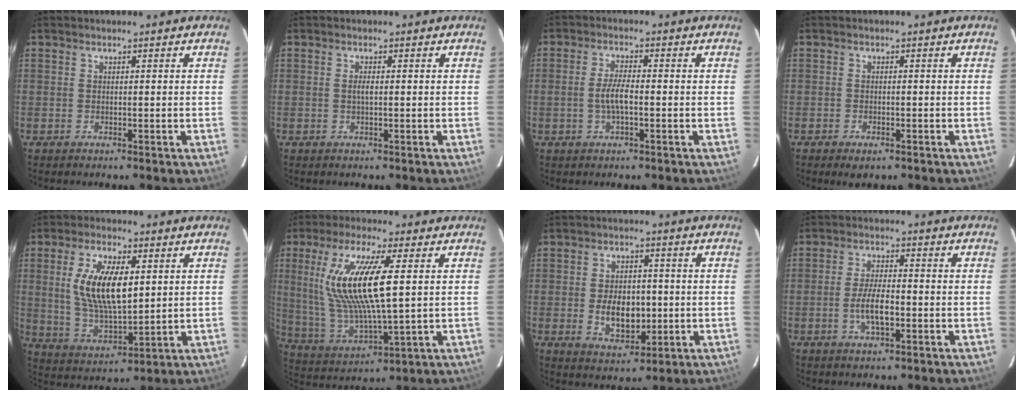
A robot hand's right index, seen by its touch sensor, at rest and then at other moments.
{"total": 1.1, "force": [0.0, 0.3, 1.1], "torque": [-0.022, 0.001, -0.001]}
{"total": 4.2, "force": [-0.9, 1.1, 4.0], "torque": [-0.079, 0.001, -0.017]}
{"total": 2.3, "force": [-1.5, 1.2, 1.4], "torque": [-0.031, -0.006, -0.025]}
{"total": 13.7, "force": [2.9, 6.0, 12.0], "torque": [-0.232, -0.002, 0.064]}
{"total": 17.3, "force": [3.9, 3.6, 16.5], "torque": [-0.326, -0.007, 0.089]}
{"total": 8.6, "force": [-1.1, 5.4, 6.6], "torque": [-0.124, -0.003, -0.007]}
{"total": 6.0, "force": [-1.8, 2.0, 5.4], "torque": [-0.108, -0.003, -0.031]}